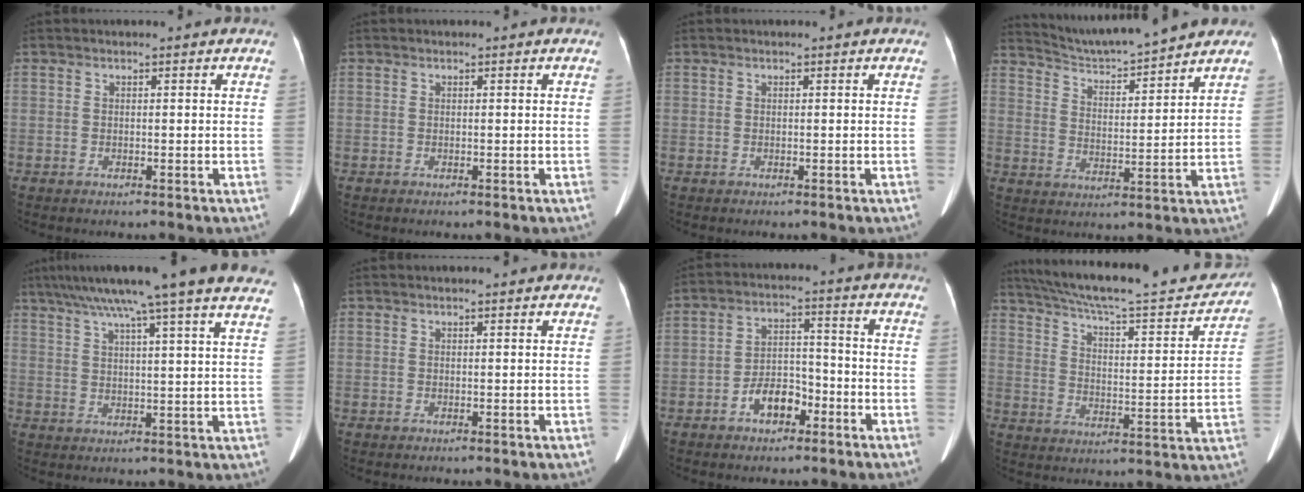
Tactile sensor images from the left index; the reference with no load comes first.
{"total": 0.0}
{"total": 0.0}
{"total": 12.5, "force": [11.8, 0.4, 4.1], "torque": [-0.072, 0.012, 0.190]}
{"total": 23.4, "force": [18.8, -0.4, 13.8], "torque": [-0.230, 0.010, 0.246]}
{"total": 1.4, "force": [1.4, 0.2, 0.5], "torque": [-0.009, 0.010, 0.018]}
{"total": 6.1, "force": [-3.4, 3.3, 3.9], "torque": [-0.075, 0.017, -0.059]}
{"total": 25.9, "force": [23.1, 3.6, 11.1], "torque": [-0.179, -0.017, 0.316]}